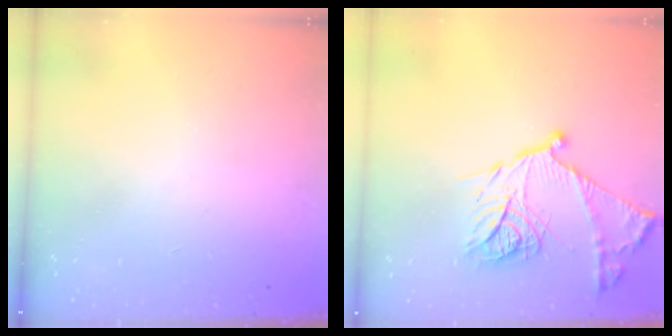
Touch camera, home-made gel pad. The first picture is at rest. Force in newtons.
{"total": 18.1, "press": 18.0, "slide": 1.6}